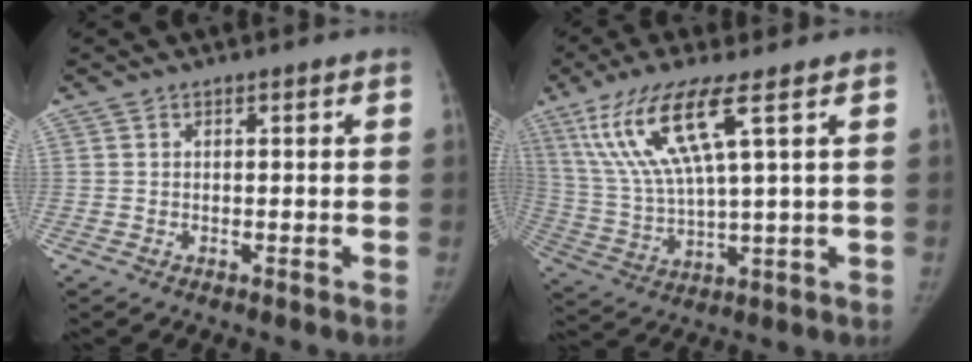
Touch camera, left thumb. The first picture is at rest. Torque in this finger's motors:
{"motor_torque": [0.15, 0.22, 1.62, -1.16, 0.15]}